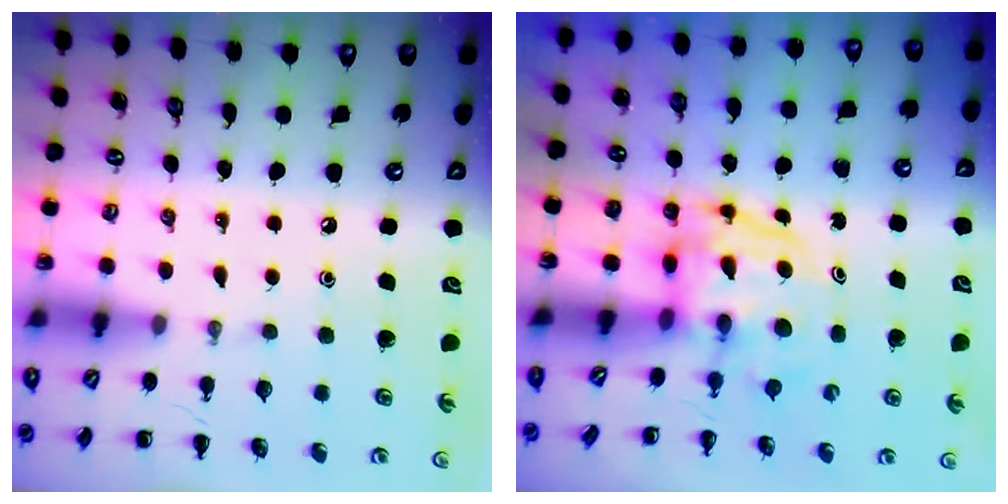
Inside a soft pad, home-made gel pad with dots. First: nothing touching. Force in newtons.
{"total": 3.9, "press": 3.9, "slide": 0.7}